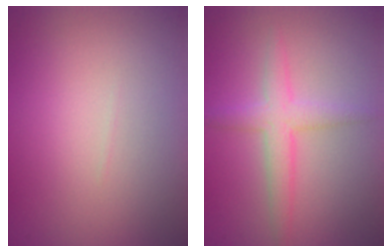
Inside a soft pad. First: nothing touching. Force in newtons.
{"total": 2.7, "press": 2.7, "slide": 0.0}